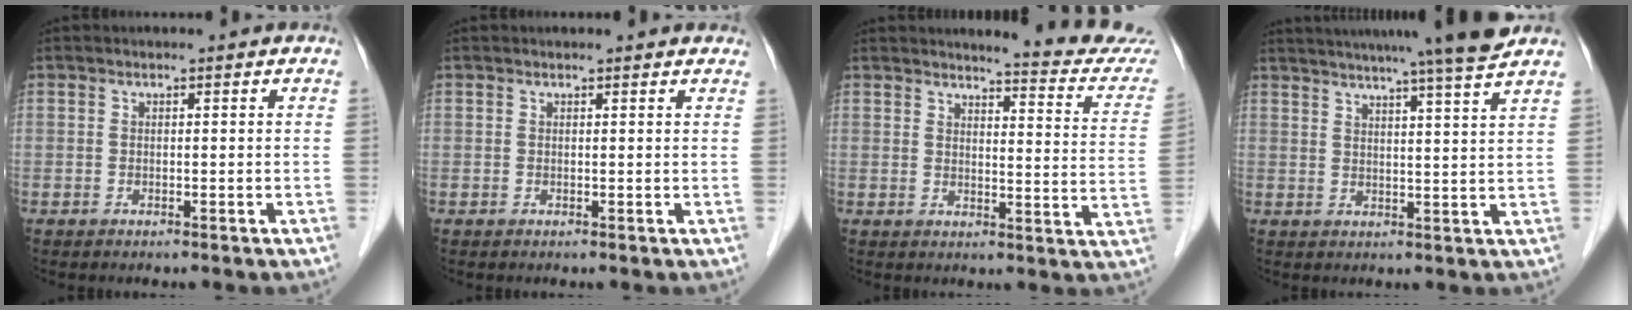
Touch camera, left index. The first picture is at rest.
{"total": 2.9, "force": [2.8, 0.6, 0.6], "torque": [-0.013, 0.010, 0.021]}
{"total": 13.0, "force": [12.7, 0.0, 2.8], "torque": [-0.026, -0.082, 0.127]}
{"total": 15.2, "force": [13.3, -1.7, 7.1], "torque": [-0.120, -0.015, 0.170]}